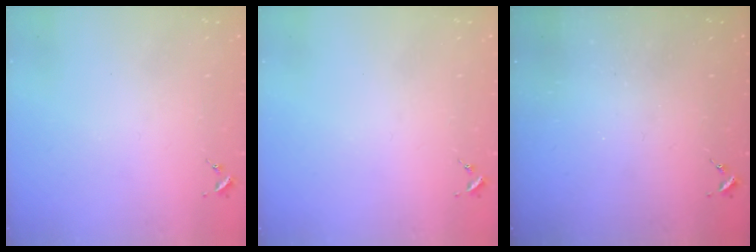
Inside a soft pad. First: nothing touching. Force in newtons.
{"total": 0.0}
{"total": 0.0}